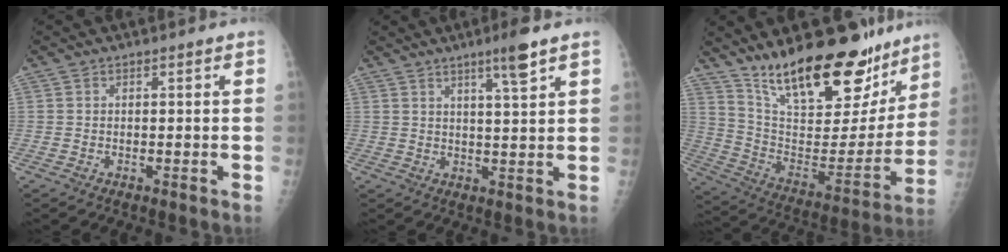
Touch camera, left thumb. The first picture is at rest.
{"total": 5.6, "force": [3.5, 0.1, 4.4], "torque": [-0.069, -0.020, 0.059]}
{"total": 27.0, "force": [19.5, 10.2, 15.7], "torque": [-0.200, -0.092, 0.319]}